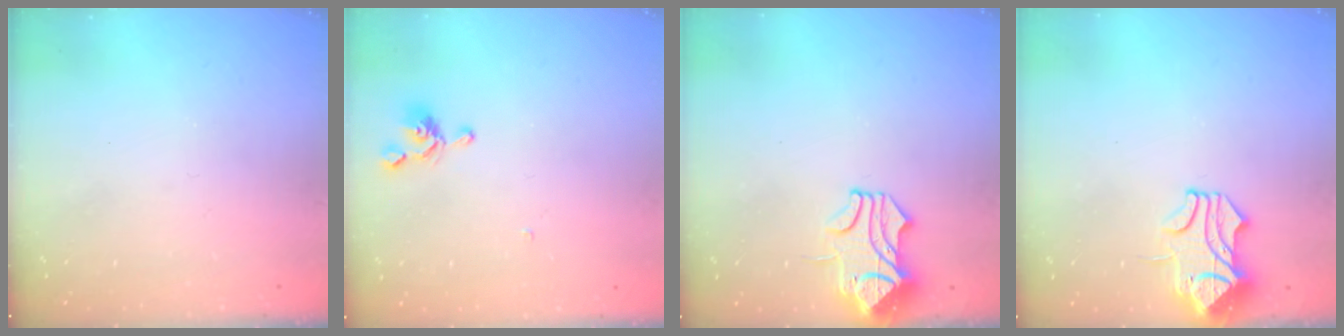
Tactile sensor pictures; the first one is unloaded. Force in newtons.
{"total": 0.8, "press": 0.7, "slide": 0.5}
{"total": 0.9, "press": 0.7, "slide": 0.5}
{"total": 0.9, "press": 0.7, "slide": 0.5}